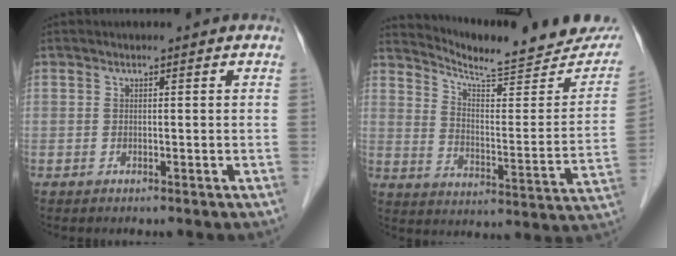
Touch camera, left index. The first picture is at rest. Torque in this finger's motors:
{"motor_torque": [-0.69, -0.74, 0.02, 0.02]}